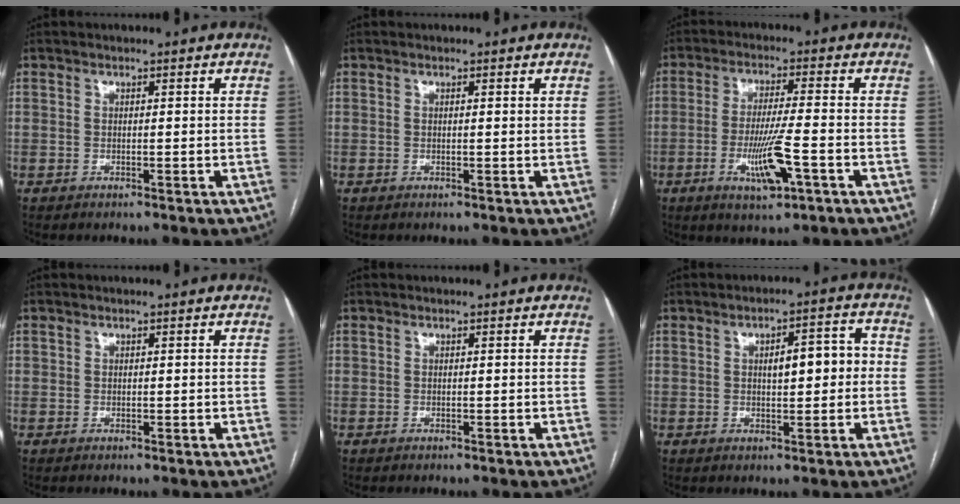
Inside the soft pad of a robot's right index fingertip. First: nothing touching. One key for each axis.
{"total": 0.5, "fx": 0.3, "fy": 0.0, "fz": 0.4, "tx": -0.007, "ty": 0.001, "tz": 0.003}
{"total": 8.4, "fx": -3.1, "fy": 0.7, "fz": 7.8, "tx": -0.145, "ty": -0.012, "tz": -0.053}
{"total": 0.7, "fx": 0.2, "fy": 0.6, "fz": 0.2, "tx": 0.004, "ty": 0.001, "tz": 0.001}
{"total": 0.0}
{"total": 6.2, "fx": 0.5, "fy": 2.1, "fz": 5.8, "tx": -0.080, "ty": 0.023, "tz": 0.009}